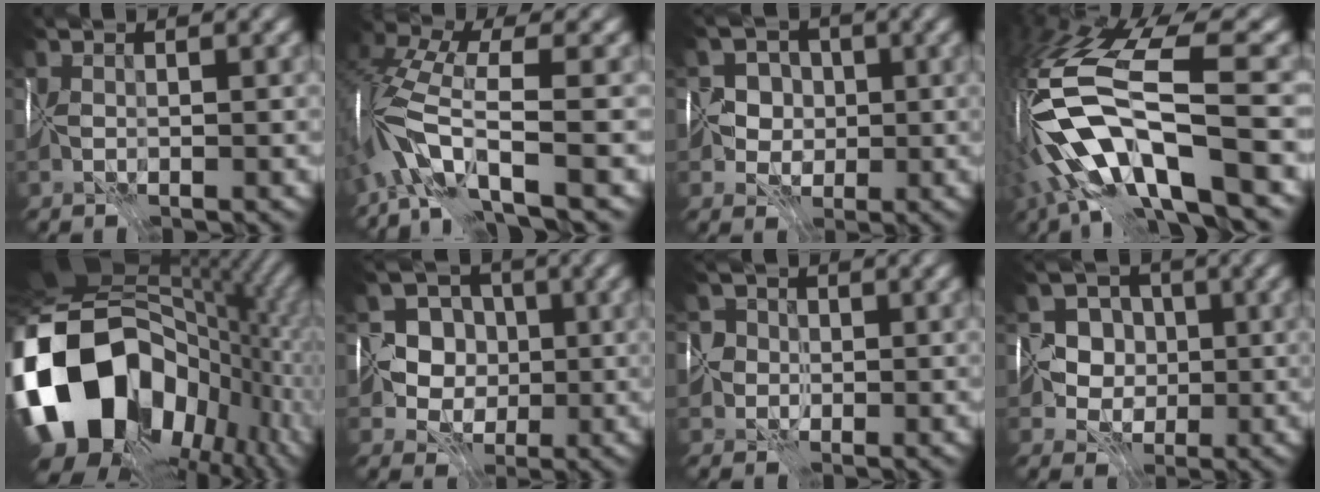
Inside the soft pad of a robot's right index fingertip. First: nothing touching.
{"total": 7.8, "force": [-3.0, 2.2, 6.9], "torque": [-0.137, 0.017, -0.070]}
{"total": 3.2, "force": [0.4, 3.1, 0.7], "torque": [0.014, 0.014, -0.005]}
{"total": 13.5, "force": [-3.0, 4.7, 12.2], "torque": [-0.254, -0.001, -0.035]}
{"total": 18.5, "force": [-4.2, 14.2, 11.0], "torque": [-0.256, -0.002, -0.073]}
{"total": 6.8, "force": [0.1, 6.4, 2.4], "torque": [-0.023, 0.024, -0.027]}
{"total": 3.8, "force": [0.0, 3.6, 1.2], "torque": [-0.002, 0.026, -0.027]}
{"total": 5.0, "force": [0.4, 4.7, 1.6], "torque": [0.000, 0.017, -0.021]}